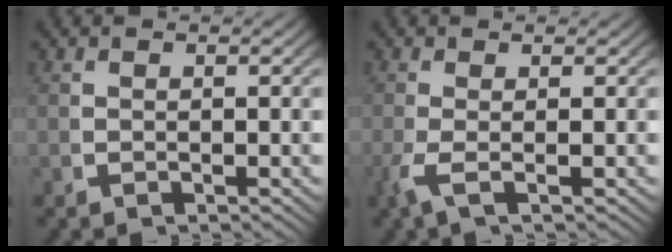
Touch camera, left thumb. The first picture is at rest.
{"total": 2.0, "force": [-0.4, 0.4, 1.9], "torque": [-0.059, -0.014, -0.004]}